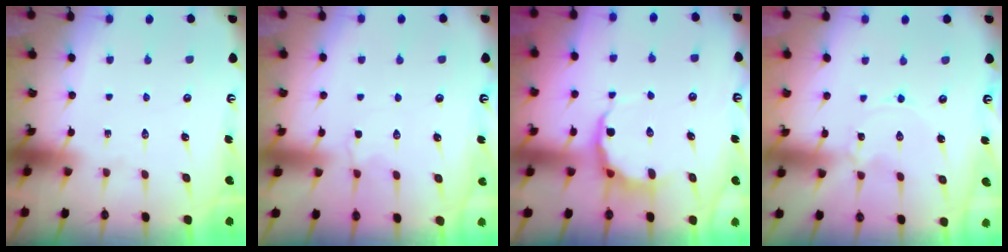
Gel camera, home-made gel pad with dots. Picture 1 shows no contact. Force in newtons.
{"total": 1.9, "press": 1.5, "slide": 1.1}
{"total": 5.9, "press": 5.6, "slide": 1.8}
{"total": 0.0}